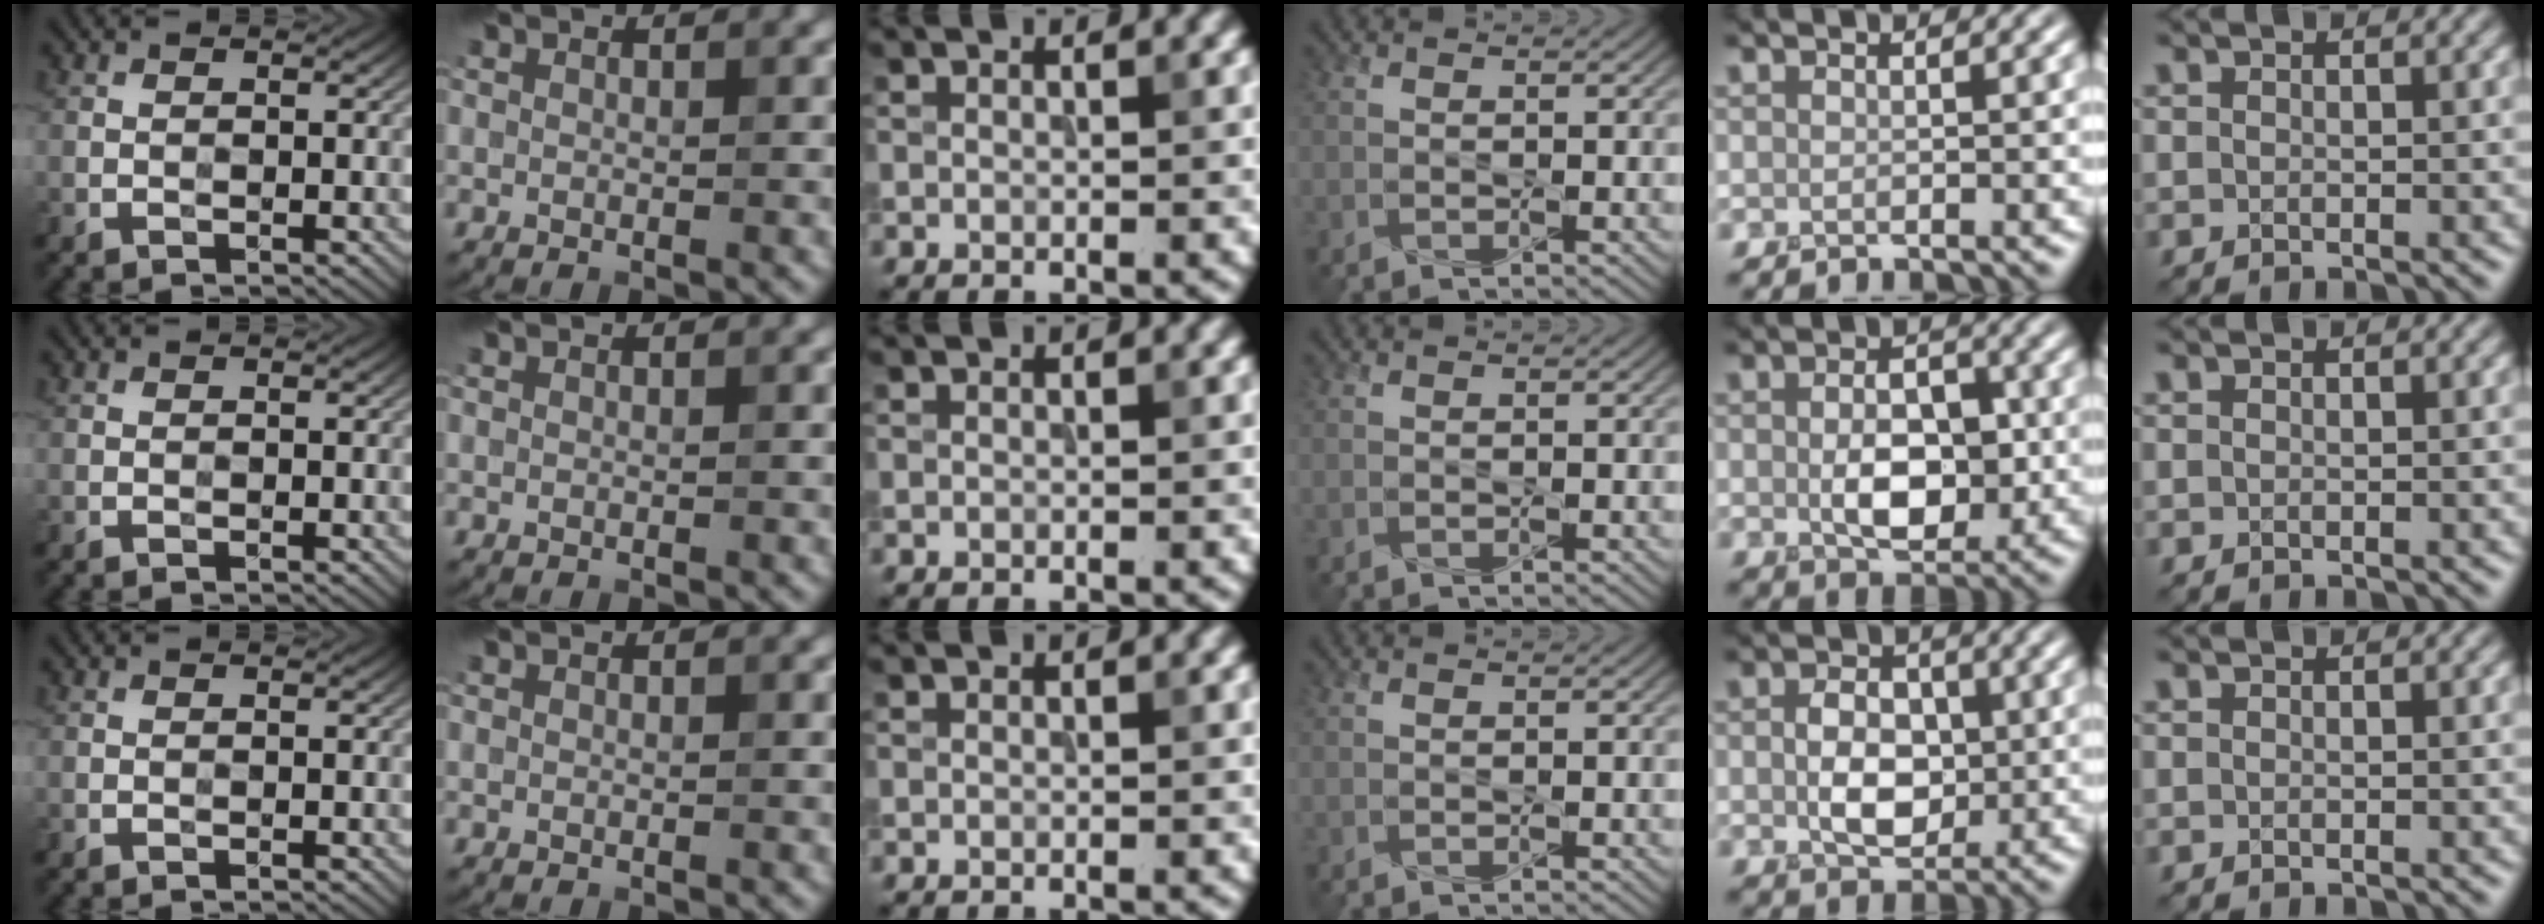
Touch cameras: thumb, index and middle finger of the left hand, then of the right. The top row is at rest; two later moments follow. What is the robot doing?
{"motion": "press", "object": "joystick"}